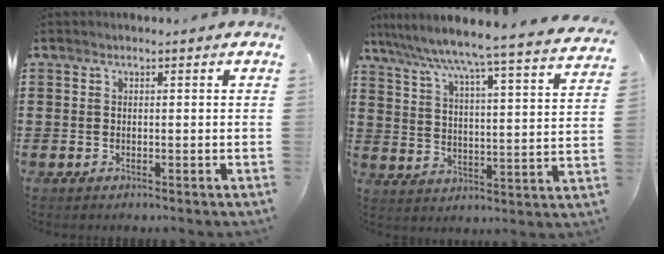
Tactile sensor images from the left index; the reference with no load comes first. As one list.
[{"total": 5.4, "force": [4.7, -1.3, 2.3], "torque": [-0.068, -0.055, 0.067]}]